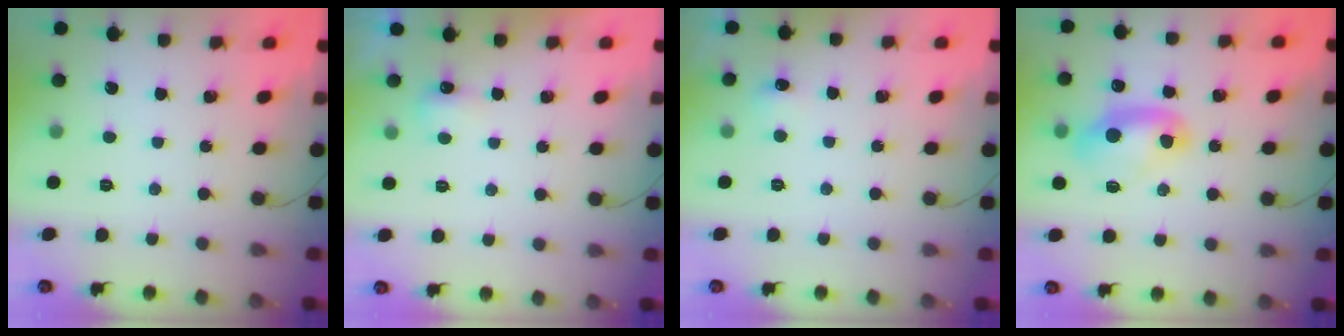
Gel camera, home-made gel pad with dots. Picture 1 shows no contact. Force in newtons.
{"total": 4.0, "press": 3.8, "slide": 1.0}
{"total": 3.7, "press": 3.3, "slide": 1.6}
{"total": 8.8, "press": 8.8, "slide": 0.8}